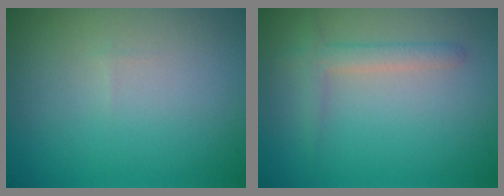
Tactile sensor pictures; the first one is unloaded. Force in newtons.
{"total": 1.8, "press": 1.8, "slide": 0.2}